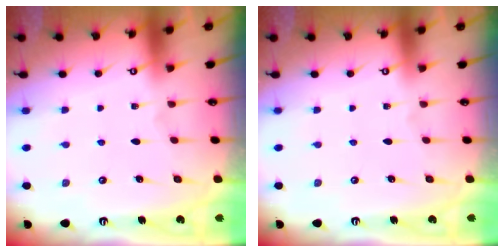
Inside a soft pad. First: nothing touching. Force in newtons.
{"total": 0.0}